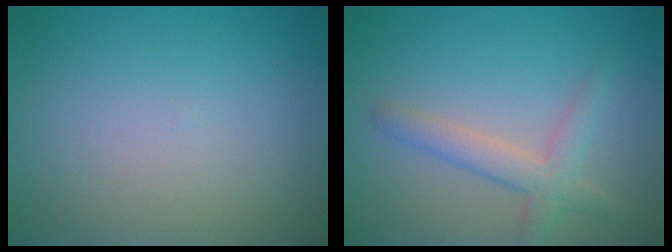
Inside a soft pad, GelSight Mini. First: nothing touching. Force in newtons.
{"total": 3.0, "press": 3.0, "slide": 0.1}